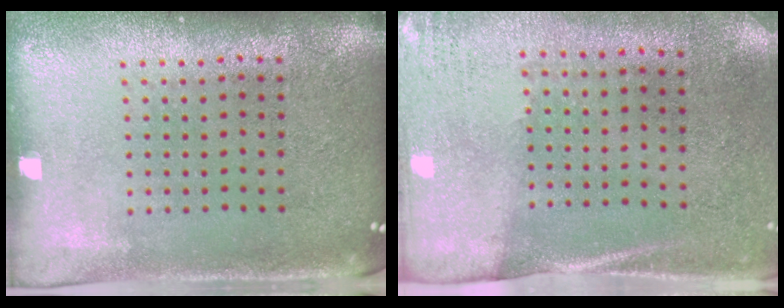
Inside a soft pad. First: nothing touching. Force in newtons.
{"total": 2.6, "press": 2.3, "slide": 1.3}